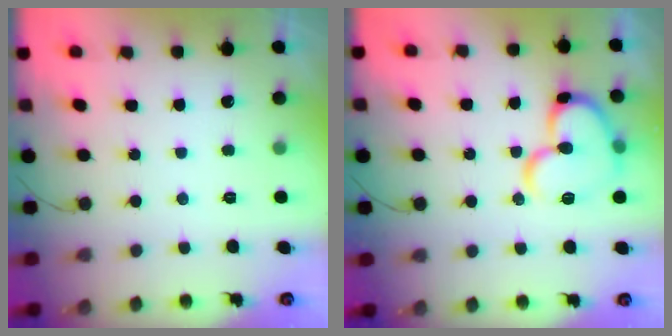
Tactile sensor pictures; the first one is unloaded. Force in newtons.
{"total": 16.7, "press": 16.6, "slide": 1.8}